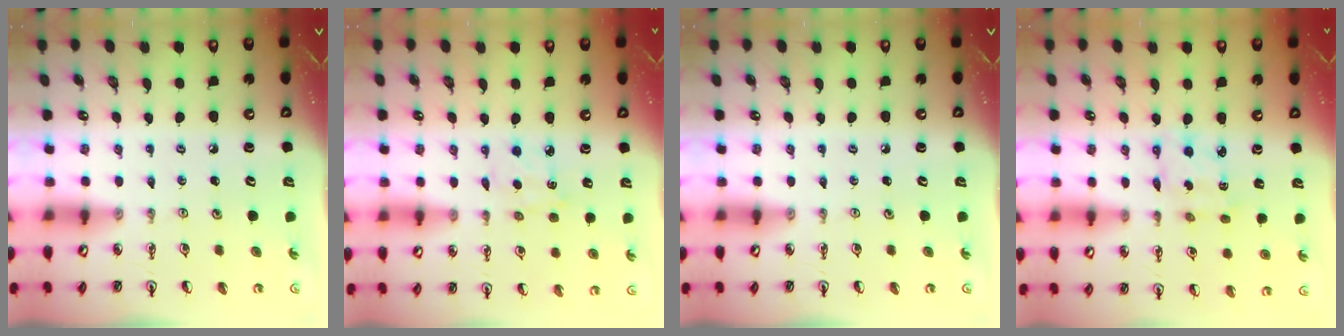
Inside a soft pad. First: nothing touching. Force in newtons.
{"total": 5.4, "press": 5.4, "slide": 0.6}
{"total": 0.0}
{"total": 2.4, "press": 2.4, "slide": 0.2}